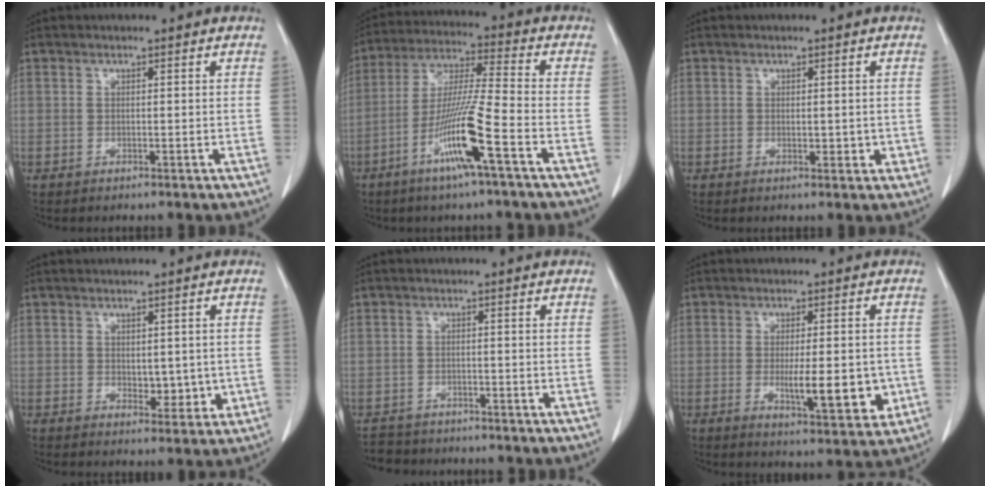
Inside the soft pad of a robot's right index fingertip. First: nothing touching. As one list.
[{"total": 12.4, "force": [-5.7, -0.6, 11.0], "torque": [-0.218, -0.010, -0.112]}, {"total": 1.7, "force": [0.0, 1.0, 1.4], "torque": [-0.018, -0.003, 0.004]}, {"total": 3.8, "force": [-0.1, 2.2, 3.1], "torque": [-0.033, -0.007, 0.008]}, {"total": 3.7, "force": [-3.3, 1.7, -0.6], "torque": [0.008, -0.001, -0.059]}, {"total": 8.9, "force": [-1.6, 2.3, 8.4], "torque": [-0.121, -0.013, -0.016]}]